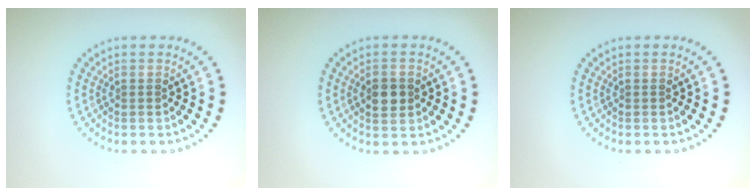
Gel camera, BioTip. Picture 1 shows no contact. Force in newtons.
{"total": 2.9, "press": 2.9, "slide": 0.0}
{"total": 0.0}